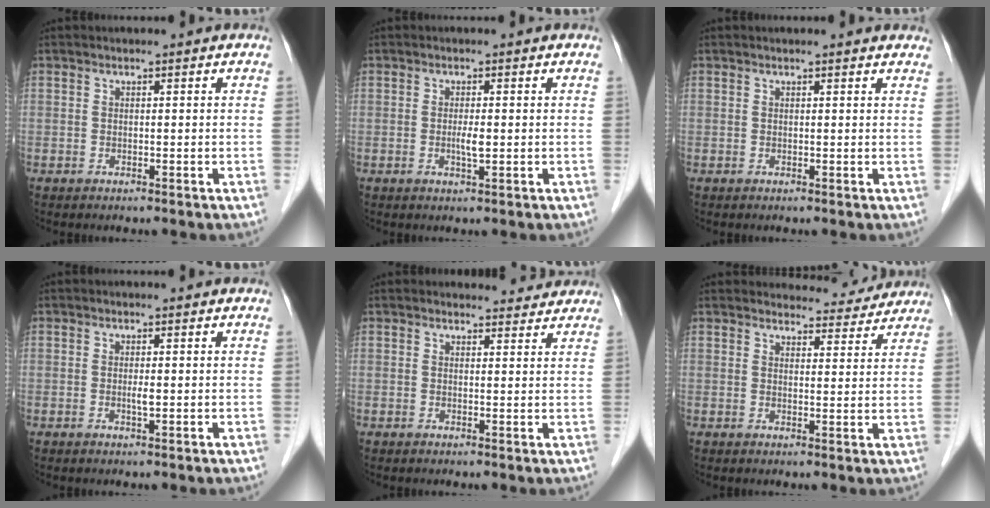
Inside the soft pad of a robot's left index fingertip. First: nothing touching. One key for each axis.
{"total": 1.8, "fx": -0.1, "fy": 0.3, "fz": 1.7, "tx": -0.035, "ty": -0.002, "tz": -0.001}
{"total": 4.1, "fx": 3.9, "fy": 0.5, "fz": 1.2, "tx": -0.015, "ty": 0.009, "tz": 0.030}
{"total": 1.0, "fx": 0.0, "fy": 0.1, "fz": 1.0, "tx": -0.020, "ty": -0.003, "tz": 0.000}
{"total": 3.9, "fx": 3.8, "fy": 1.0, "fz": 0.1, "tx": -0.002, "ty": 0.003, "tz": 0.038}
{"total": 7.7, "fx": 7.5, "fy": 1.8, "fz": 0.5, "tx": 0.010, "ty": -0.003, "tz": 0.078}